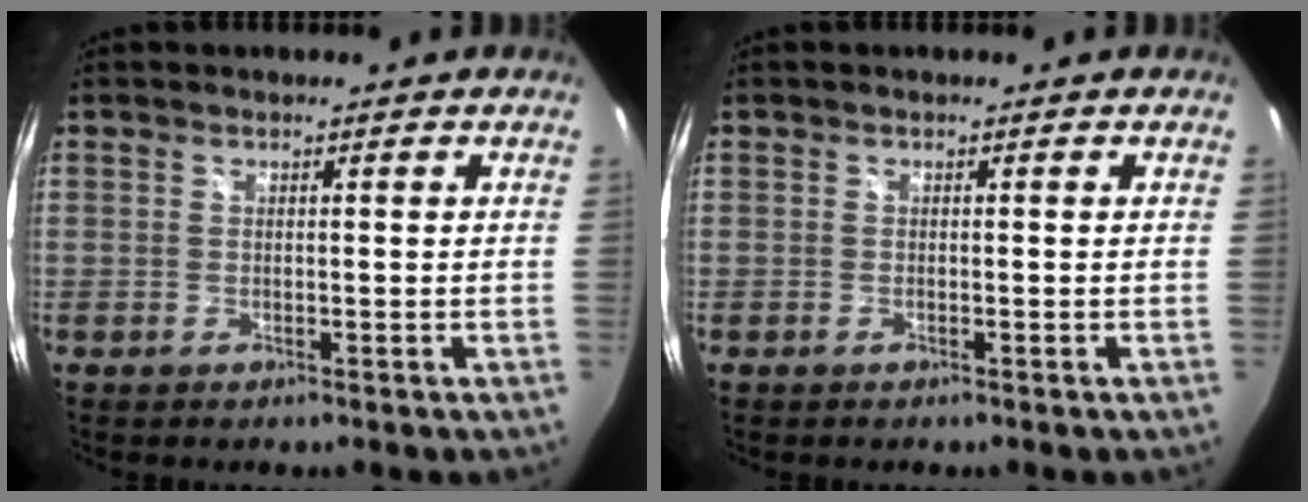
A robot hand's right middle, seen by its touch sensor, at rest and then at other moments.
{"total": 0.0}